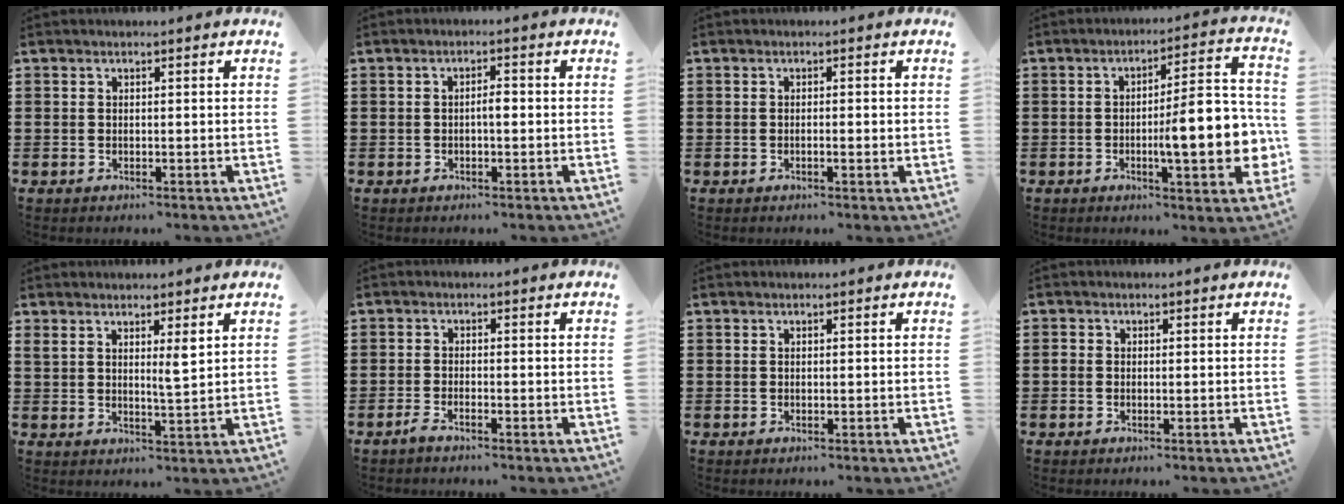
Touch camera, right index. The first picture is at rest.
{"total": 2.0, "force": [-0.3, 0.5, 1.9], "torque": [-0.035, 0.003, -0.008]}
{"total": 1.0, "force": [-0.3, 0.1, 1.0], "torque": [-0.017, -0.003, -0.006]}
{"total": 12.5, "force": [-2.3, 3.0, 11.9], "torque": [-0.156, -0.014, -0.044]}
{"total": 3.5, "force": [2.2, 0.7, 2.7], "torque": [-0.044, -0.005, 0.035]}
{"total": 1.5, "force": [-1.4, -0.1, 0.7], "torque": [-0.020, -0.005, -0.027]}
{"total": 0.0}
{"total": 0.8, "force": [-0.3, 0.6, 0.4], "torque": [-0.009, 0.002, -0.006]}